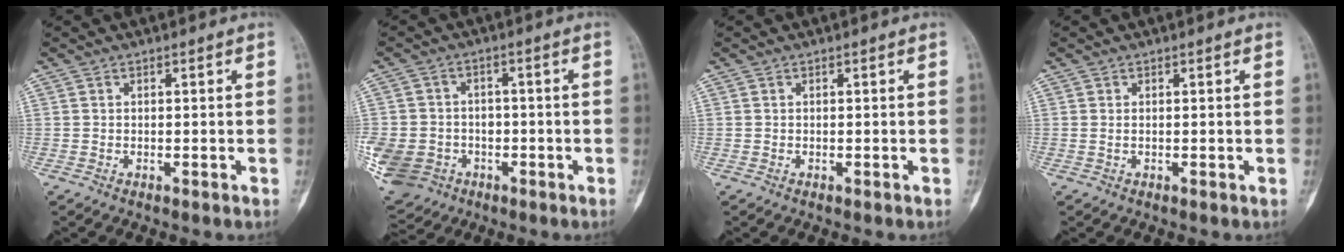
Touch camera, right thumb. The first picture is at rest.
{"total": 14.2, "force": [-4.6, 12.0, 6.0], "torque": [-0.146, 0.019, -0.066]}
{"total": 0.0}
{"total": 0.0}